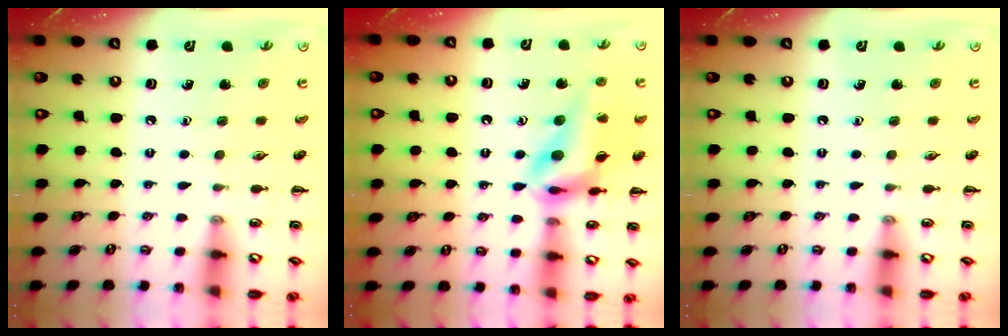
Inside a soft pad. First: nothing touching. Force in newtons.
{"total": 16.0, "press": 15.8, "slide": 2.1}
{"total": 0.0}